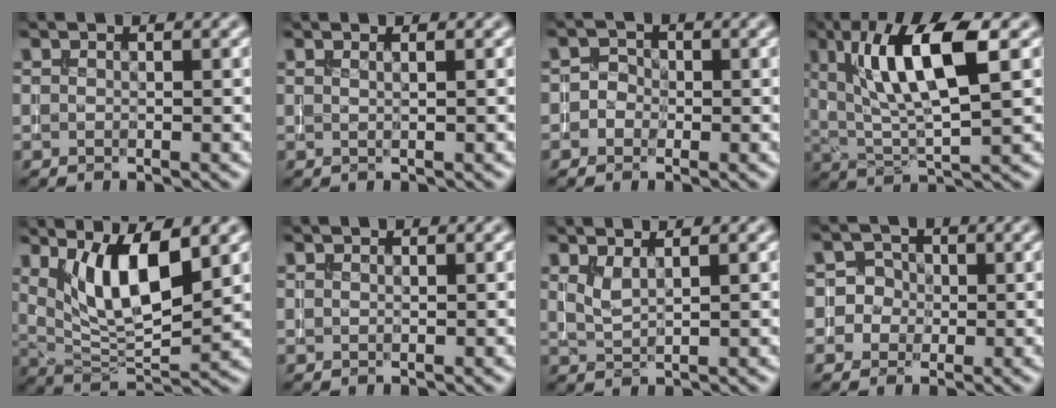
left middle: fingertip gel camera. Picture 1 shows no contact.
{"total": 1.5, "force": [0.8, 0.7, 1.1], "torque": [-0.001, -0.004, -0.003]}
{"total": 1.3, "force": [-0.4, 1.2, 0.3], "torque": [0.008, 0.003, -0.014]}
{"total": 9.4, "force": [3.2, 2.6, 8.4], "torque": [-0.147, 0.002, 0.054]}
{"total": 8.1, "force": [3.0, 2.7, 7.0], "torque": [-0.126, -0.018, 0.057]}
{"total": 0.0}
{"total": 1.8, "force": [1.1, 0.6, 1.4], "torque": [-0.028, -0.002, 0.024]}
{"total": 3.4, "force": [-0.4, 3.3, 0.6], "torque": [0.027, 0.023, -0.028]}